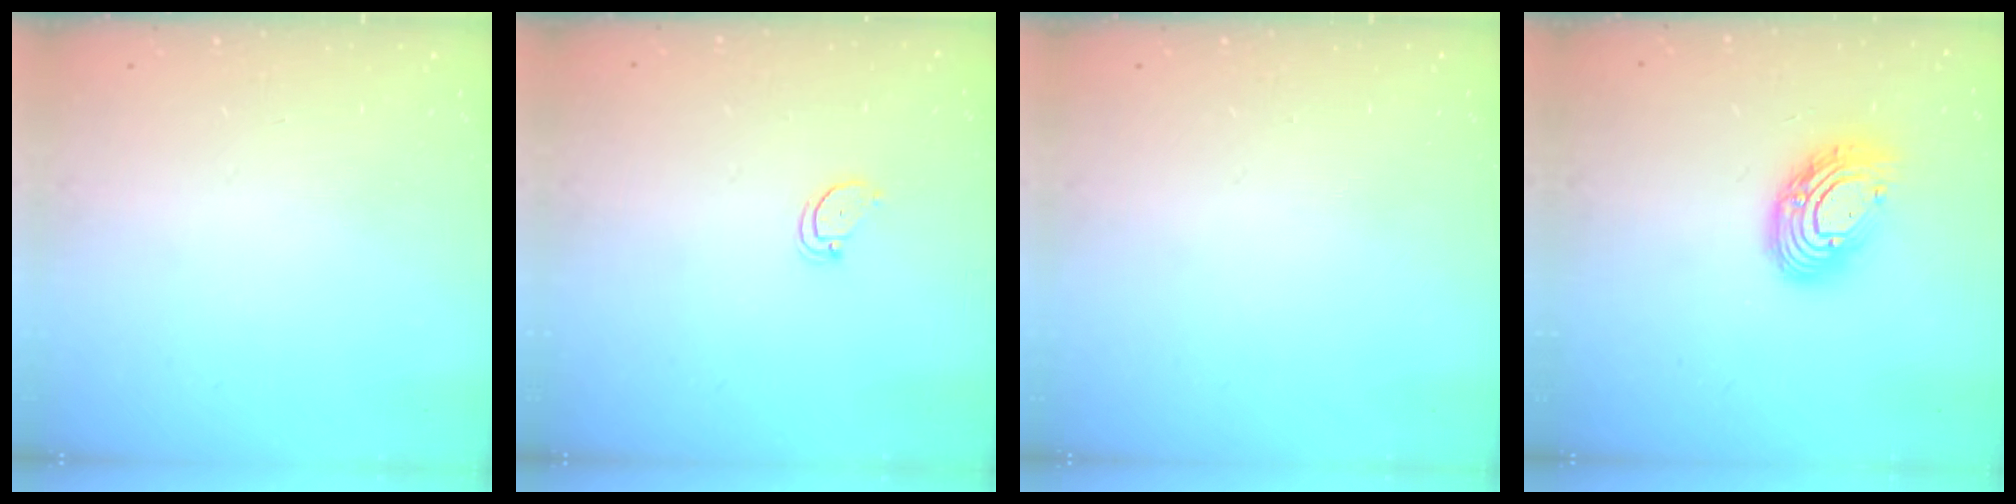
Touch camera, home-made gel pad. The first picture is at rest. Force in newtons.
{"total": 2.4, "press": 2.4, "slide": 0.2}
{"total": 0.0}
{"total": 12.4, "press": 12.4, "slide": 1.1}